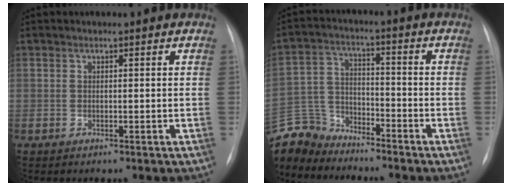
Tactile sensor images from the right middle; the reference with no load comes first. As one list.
[{"total": 10.3, "force": [-9.8, 3.0, 0.8], "torque": [-0.024, 0.011, -0.196]}]